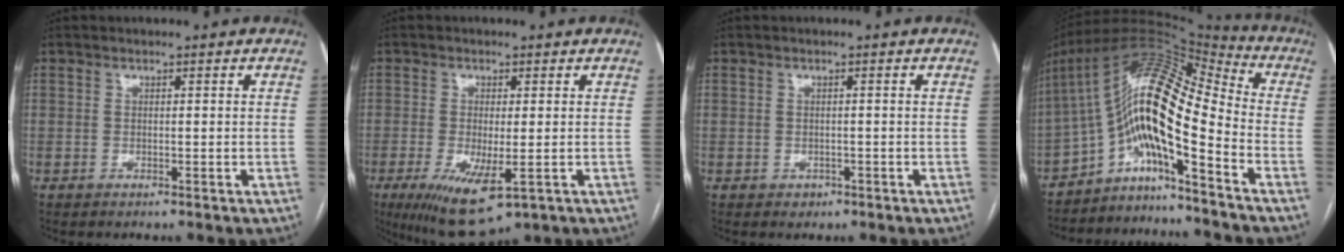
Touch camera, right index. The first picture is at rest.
{"total": 9.2, "force": [-3.6, 2.7, 8.0], "torque": [-0.141, -0.025, -0.047]}
{"total": 1.1, "force": [-0.5, 1.0, 0.2], "torque": [-0.003, 0.003, -0.004]}
{"total": 17.2, "force": [-6.7, 3.6, 15.4], "torque": [-0.279, 0.043, -0.112]}